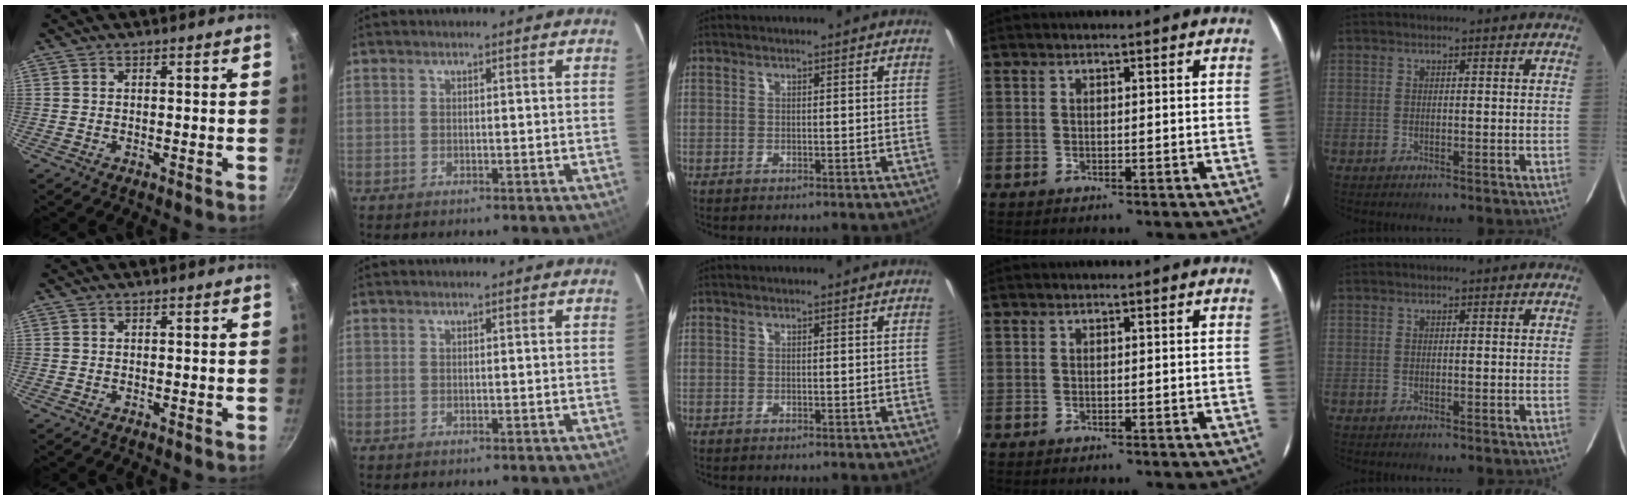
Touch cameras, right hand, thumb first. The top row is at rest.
{}